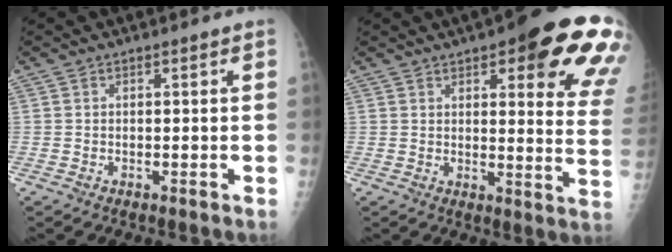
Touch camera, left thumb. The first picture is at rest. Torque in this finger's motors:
{"motor_torque": [0.52, 0.47, 1.87, -0.90, 0.10]}